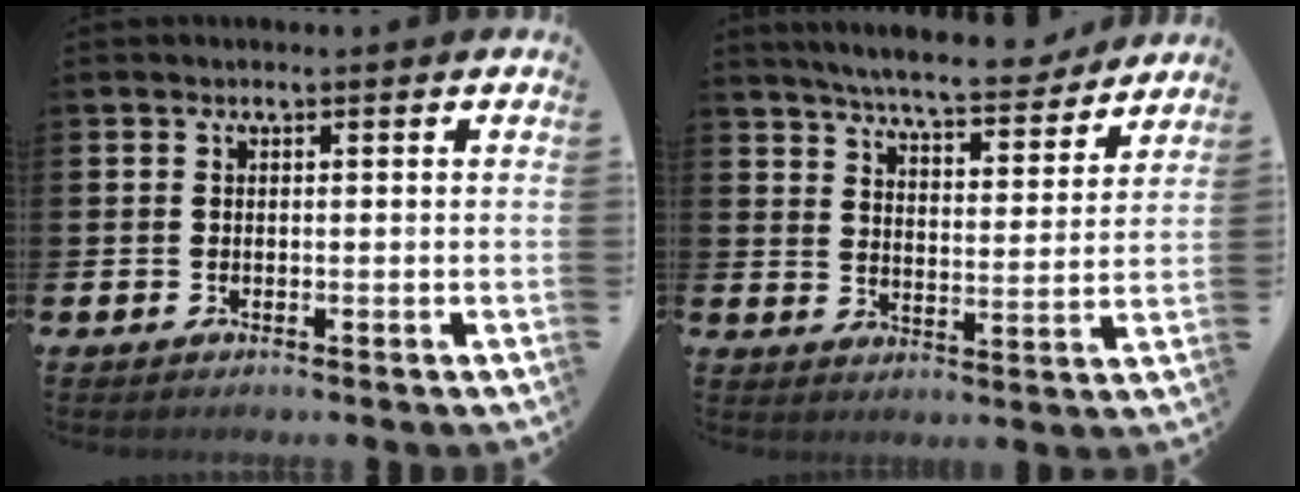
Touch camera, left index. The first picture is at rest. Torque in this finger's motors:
{"motor_torque": [1.00, -1.14, 0.94, 0.21]}